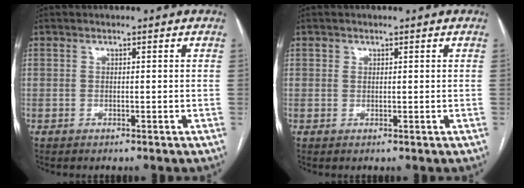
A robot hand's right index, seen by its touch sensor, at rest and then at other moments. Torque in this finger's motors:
{"motor_torque": [-0.07, 0.00, 0.00, 0.01]}